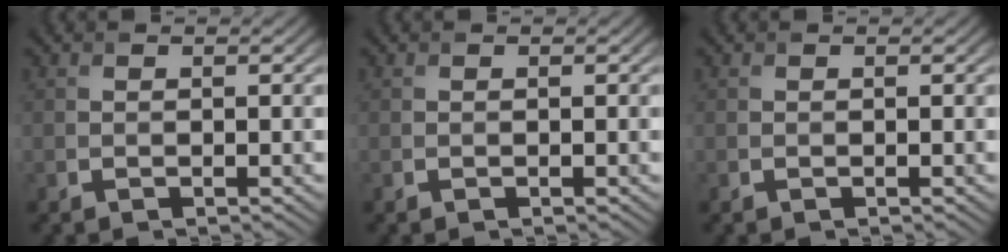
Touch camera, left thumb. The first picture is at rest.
{"total": 0.0}
{"total": 0.0}